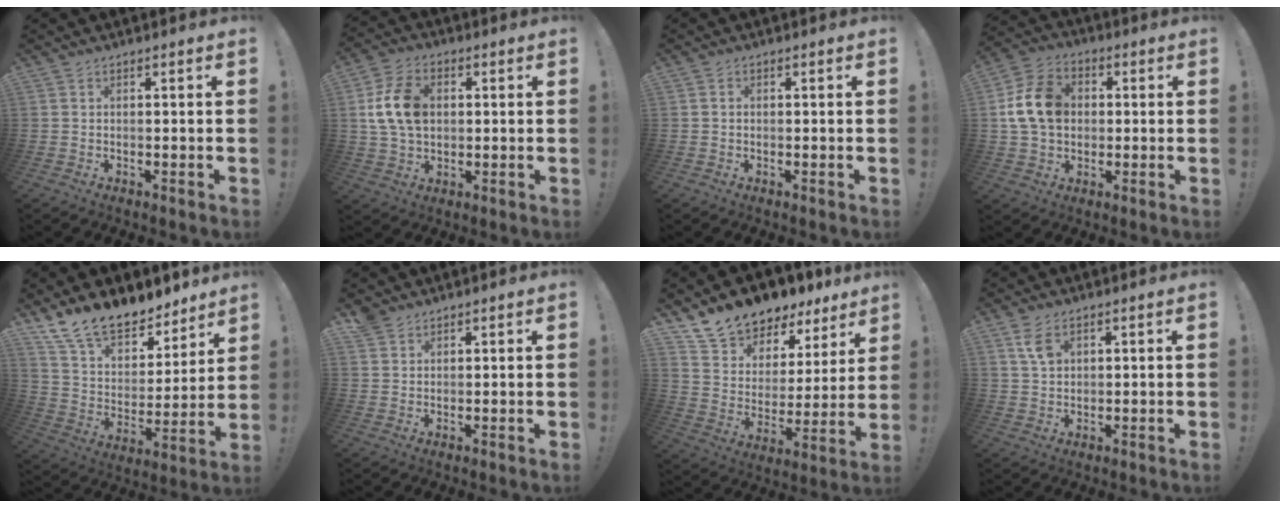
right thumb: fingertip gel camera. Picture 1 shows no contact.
{"total": 13.4, "force": [2.1, 9.5, 9.2], "torque": [-0.166, 0.003, 0.040]}
{"total": 0.7, "force": [-0.3, 0.6, 0.2], "torque": [-0.006, 0.004, -0.004]}
{"total": 14.4, "force": [1.7, 11.3, 8.8], "torque": [-0.155, 0.009, 0.039]}
{"total": 15.0, "force": [12.7, 6.1, 5.2], "torque": [-0.096, -0.098, 0.235]}
{"total": 3.0, "force": [2.5, 1.6, 0.6], "torque": [-0.006, -0.016, 0.046]}
{"total": 11.0, "force": [9.9, 4.4, 1.6], "torque": [-0.043, -0.090, 0.182]}
{"total": 4.9, "force": [2.3, 3.1, 3.0], "torque": [-0.040, -0.009, 0.042]}